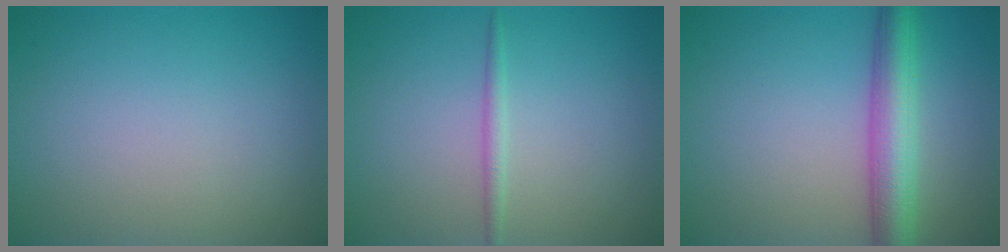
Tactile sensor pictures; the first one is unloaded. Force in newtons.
{"total": 1.1, "press": 1.1, "slide": 0.1}
{"total": 5.4, "press": 5.4, "slide": 0.2}